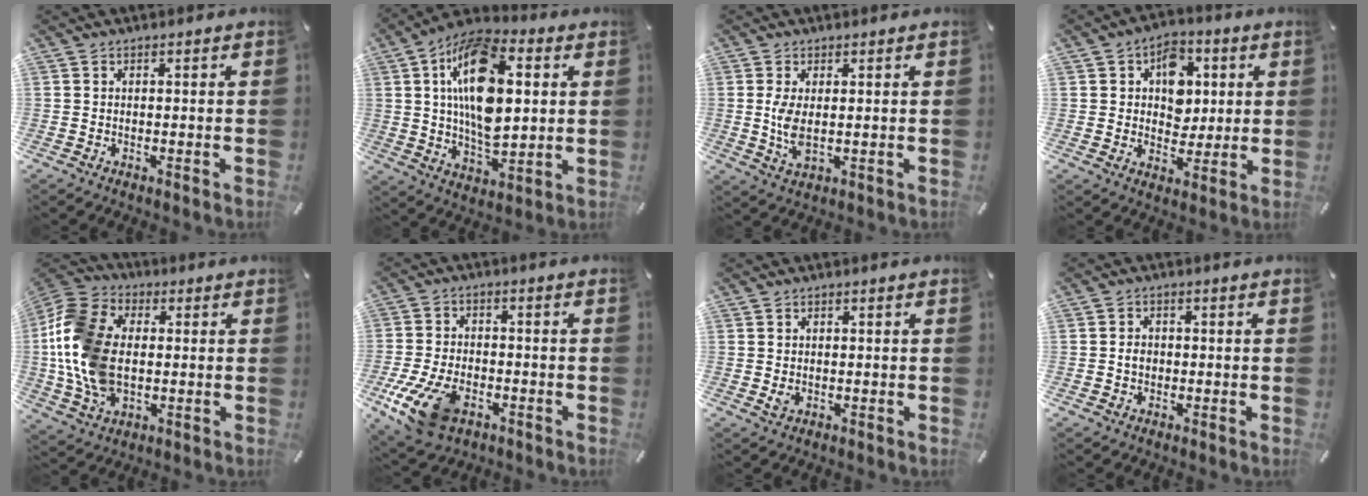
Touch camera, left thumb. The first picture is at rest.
{"total": 18.7, "force": [4.1, 10.4, 14.9], "torque": [-0.292, -0.003, 0.064]}
{"total": 5.7, "force": [0.4, 2.4, 5.2], "torque": [-0.118, -0.008, -0.001]}
{"total": 9.3, "force": [2.3, 7.7, 4.8], "torque": [-0.058, 0.000, 0.037]}
{"total": 17.3, "force": [-0.7, 12.1, 12.4], "torque": [-0.288, 0.007, -0.012]}
{"total": 13.3, "force": [-6.4, 7.9, 8.6], "torque": [-0.182, 0.024, -0.112]}
{"total": 1.3, "force": [-0.1, 1.1, 0.8], "torque": [-0.007, -0.003, -0.002]}
{"total": 2.7, "force": [-0.4, 2.2, 1.5], "torque": [-0.030, 0.005, -0.009]}